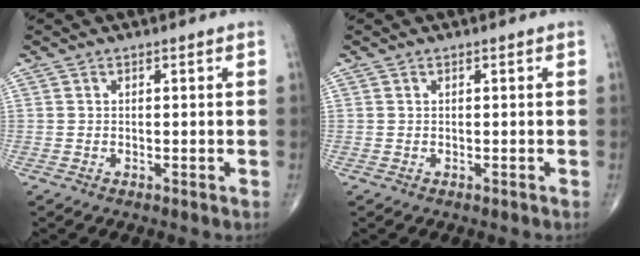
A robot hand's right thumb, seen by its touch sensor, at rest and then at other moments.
{"total": 0.0}